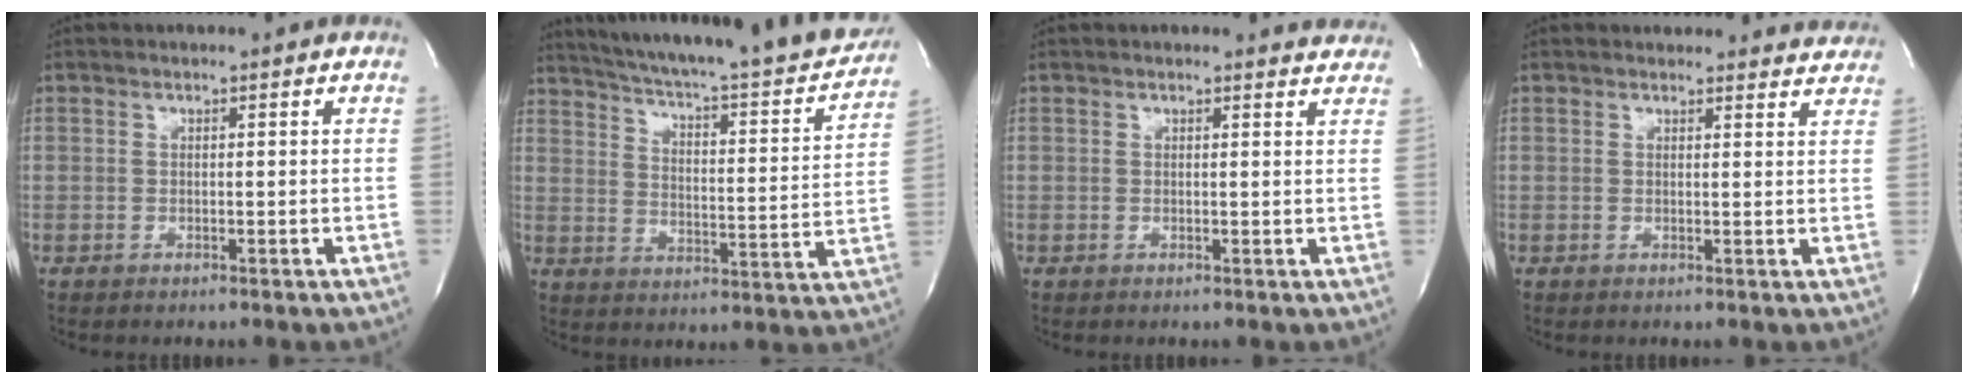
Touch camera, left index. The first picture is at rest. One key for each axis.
{"total": 26.3, "fx": 23.4, "fy": 3.3, "fz": 11.4, "tx": -0.184, "ty": -0.049, "tz": 0.302}
{"total": 4.2, "fx": 4.1, "fy": 0.8, "fz": 0.3, "tx": 0.002, "ty": -0.005, "tz": 0.026}
{"total": 10.0, "fx": 9.6, "fy": 2.4, "fz": 0.9, "tx": 0.020, "ty": 0.000, "tz": 0.085}